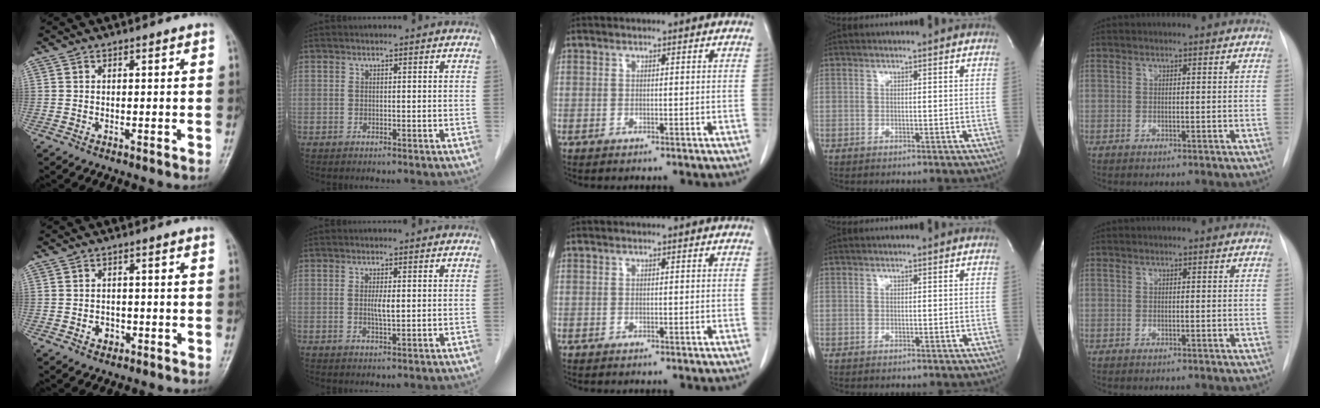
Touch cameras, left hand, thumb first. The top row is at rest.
{"thumb": {"total": 2.5, "force": [-1.1, 2.0, 1.0], "torque": [-0.003, 0.009, -0.014]}, "index": {"total": 2.1, "force": [0.0, 0.3, 2.0], "torque": [-0.043, -0.005, 0.001]}}